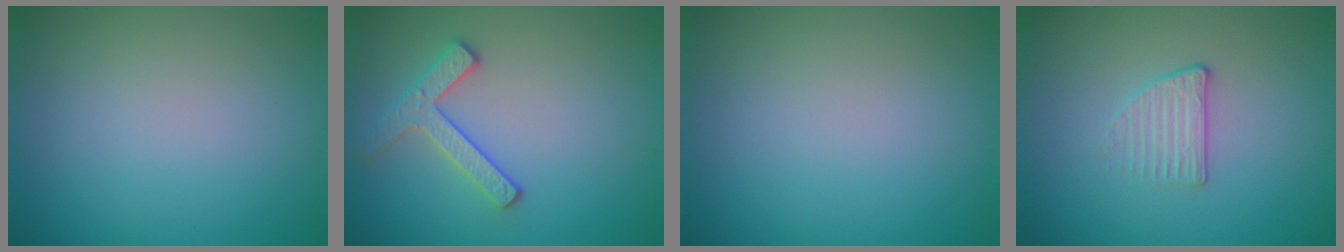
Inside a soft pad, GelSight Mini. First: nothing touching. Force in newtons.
{"total": 2.5, "press": 2.4, "slide": 0.5}
{"total": 0.0}
{"total": 1.6, "press": 1.1, "slide": 1.1}